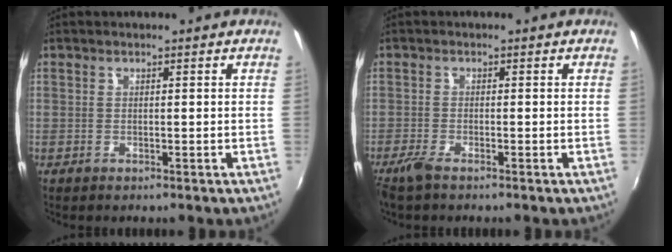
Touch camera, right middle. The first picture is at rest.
{"total": 2.6, "force": [-2.0, 0.4, 1.6], "torque": [-0.043, -0.007, -0.042]}